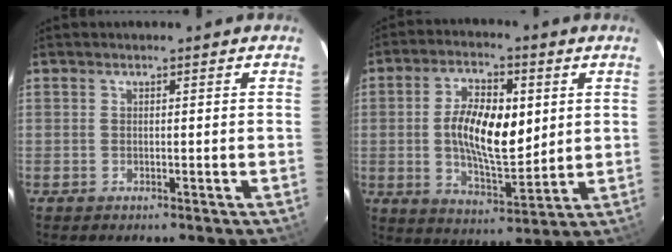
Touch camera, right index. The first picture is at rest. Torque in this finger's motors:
{"motor_torque": [0.63, 0.06, 0.54, 0.20]}